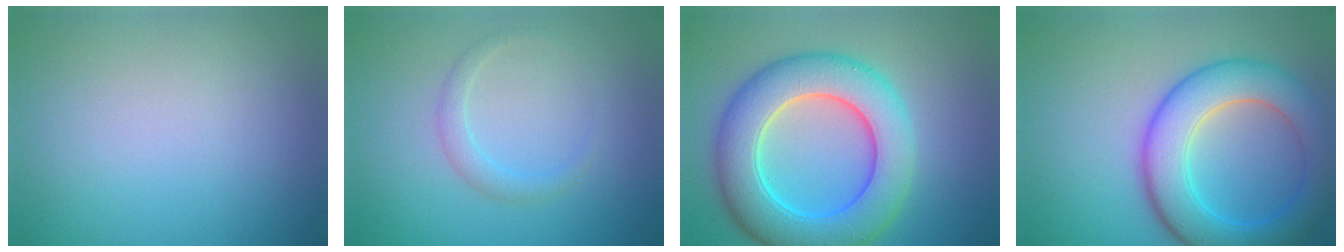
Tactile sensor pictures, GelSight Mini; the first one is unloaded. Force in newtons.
{"total": 1.5, "press": 1.5, "slide": 0.2}
{"total": 9.7, "press": 9.7, "slide": 0.6}
{"total": 7.7, "press": 7.7, "slide": 0.2}